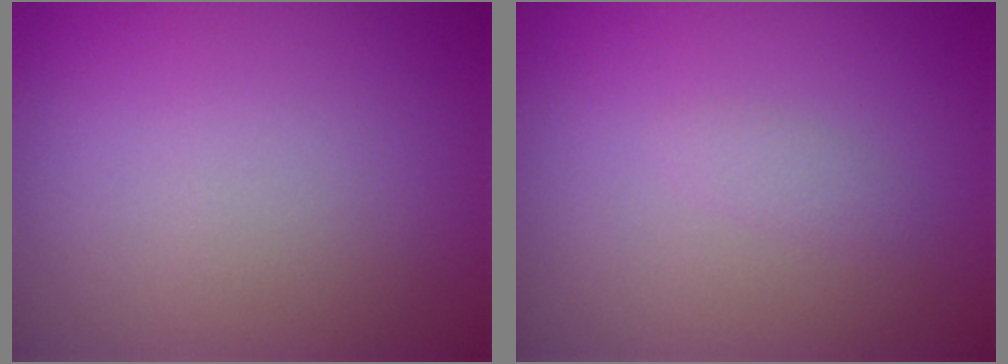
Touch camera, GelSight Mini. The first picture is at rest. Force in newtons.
{"total": 0.8, "press": 0.8, "slide": 0.1}